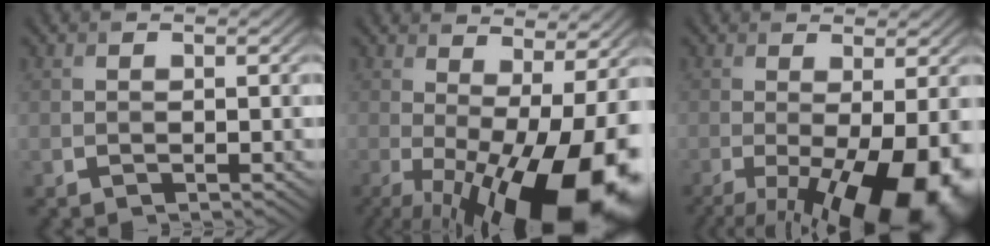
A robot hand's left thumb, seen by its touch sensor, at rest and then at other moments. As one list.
[{"total": 19.5, "force": [-4.8, 7.4, 17.4], "torque": [-0.238, -0.041, -0.043]}, {"total": 15.4, "force": [-6.4, 5.5, 13.0], "torque": [-0.192, -0.035, -0.068]}]